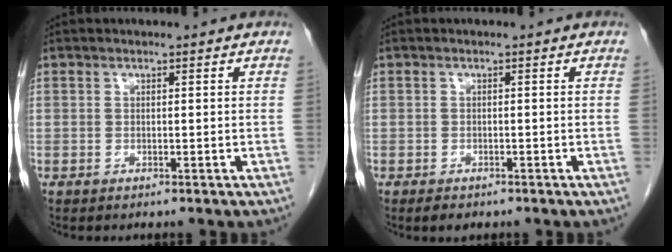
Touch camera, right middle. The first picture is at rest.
{"total": 1.0, "force": [-0.7, 0.7, 0.3], "torque": [-0.006, 0.001, -0.006]}